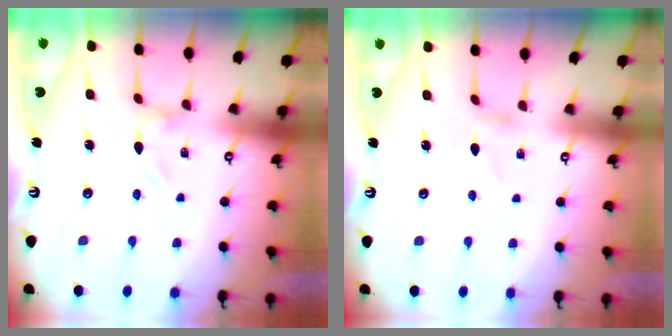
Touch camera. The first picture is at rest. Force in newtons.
{"total": 0.9, "press": 0.8, "slide": 0.1}